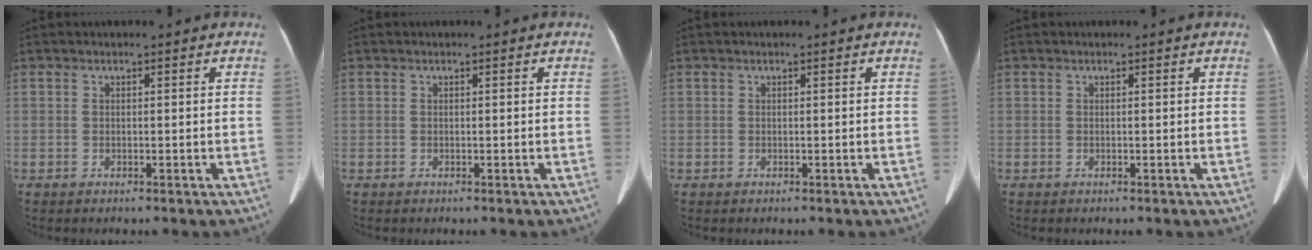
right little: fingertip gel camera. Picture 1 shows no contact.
{"total": 0.0}
{"total": 0.0}
{"total": 0.0}